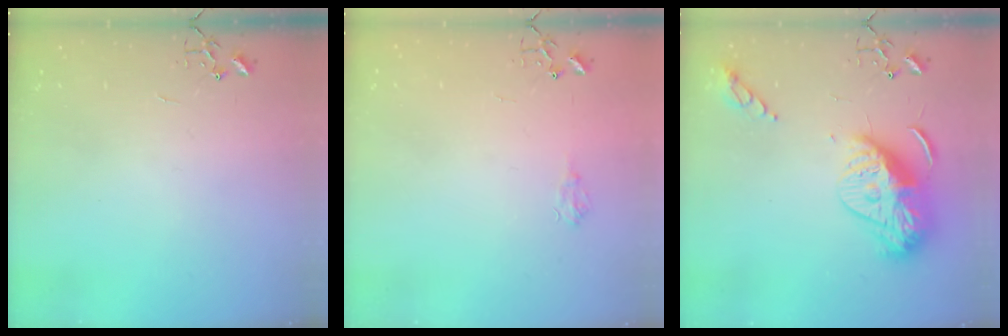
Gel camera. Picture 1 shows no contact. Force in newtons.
{"total": 6.1, "press": 6.1, "slide": 0.8}
{"total": 16.7, "press": 16.7, "slide": 0.8}